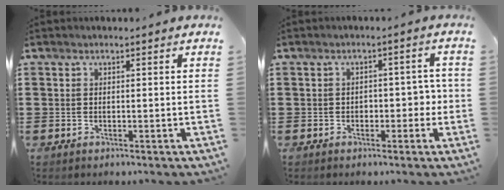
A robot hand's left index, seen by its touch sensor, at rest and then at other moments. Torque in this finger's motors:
{"motor_torque": [0.06, 0.01, 0.18, 0.03]}